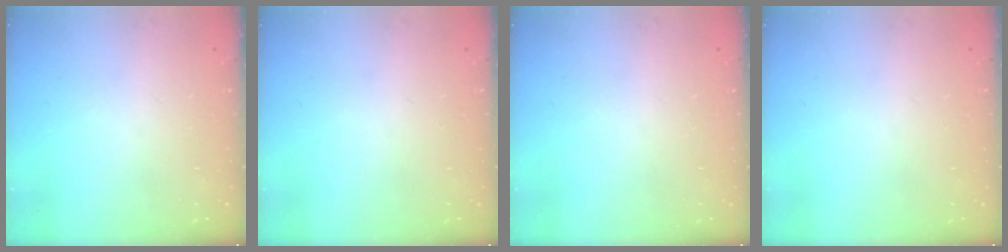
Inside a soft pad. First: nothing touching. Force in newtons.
{"total": 0.0}
{"total": 0.0}
{"total": 0.0}